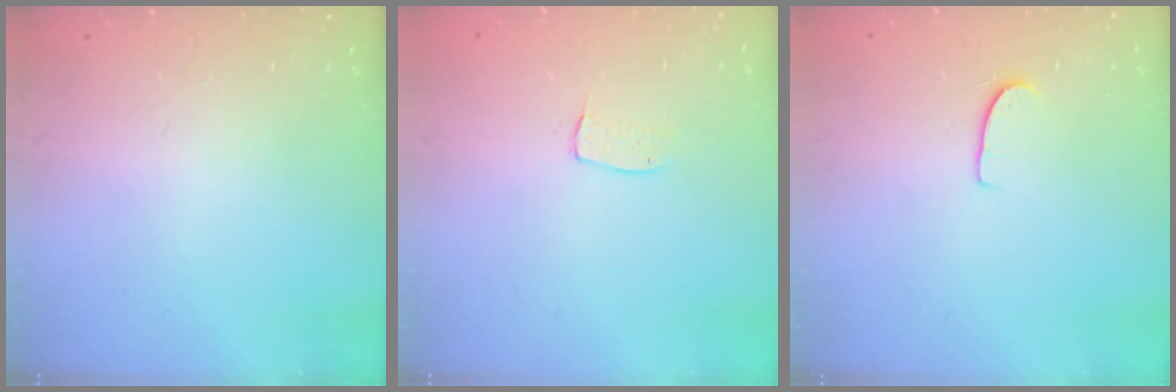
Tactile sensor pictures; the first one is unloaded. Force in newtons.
{"total": 5.2, "press": 5.2, "slide": 0.3}
{"total": 5.1, "press": 5.1, "slide": 0.4}